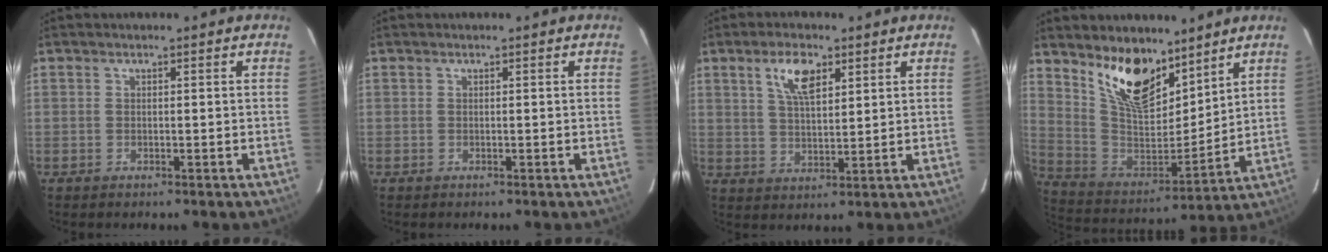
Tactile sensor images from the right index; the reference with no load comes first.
{"total": 0.0}
{"total": 7.0, "force": [3.6, 2.9, 5.2], "torque": [-0.095, 0.009, 0.069]}
{"total": 15.9, "force": [11.0, 7.1, 9.0], "torque": [-0.171, -0.010, 0.214]}